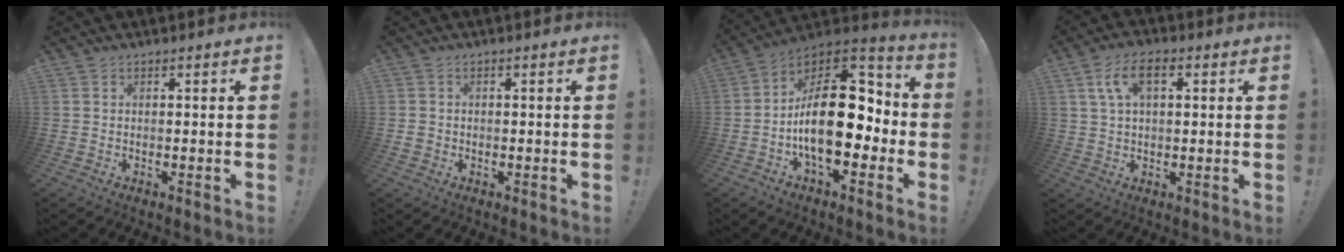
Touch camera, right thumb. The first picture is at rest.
{"total": 1.4, "force": [-0.3, 1.2, 0.5], "torque": [-0.007, 0.003, -0.005]}
{"total": 23.8, "force": [-2.5, 13.1, 19.7], "torque": [-0.322, 0.013, -0.035]}
{"total": 8.7, "force": [2.9, 4.7, 6.7], "torque": [-0.127, 0.010, 0.054]}